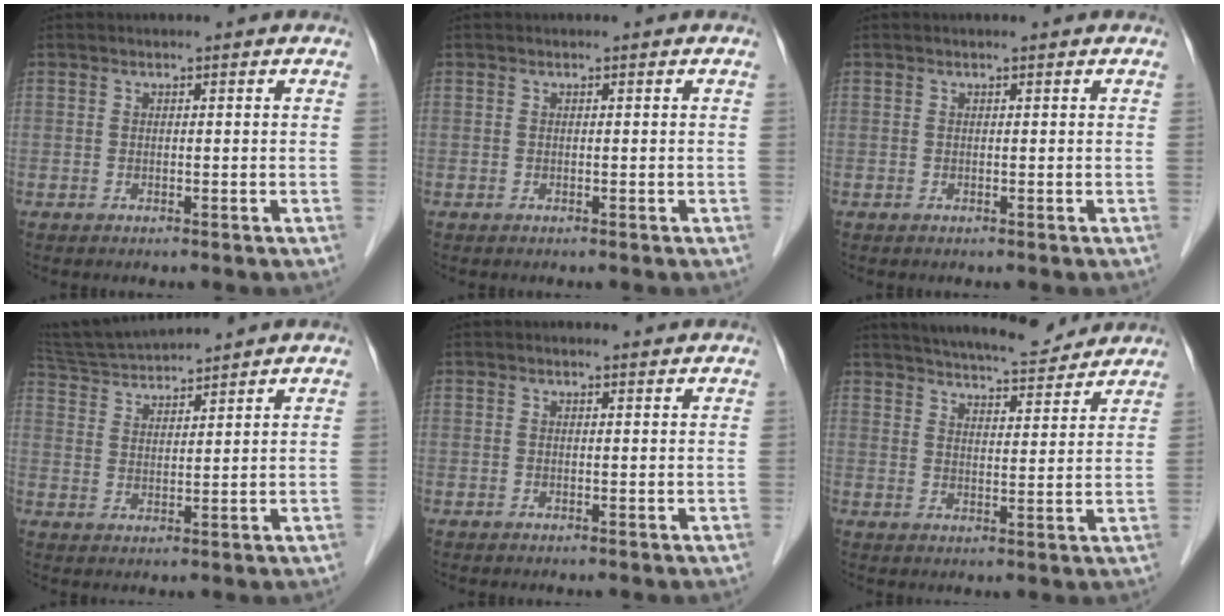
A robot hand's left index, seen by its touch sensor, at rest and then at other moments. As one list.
[{"total": 0.0}, {"total": 0.0}, {"total": 9.4, "force": [9.0, -0.3, 2.8], "torque": [-0.061, 0.025, 0.164]}, {"total": 0.9, "force": [0.9, 0.1, 0.3], "torque": [-0.012, 0.003, 0.013]}, {"total": 12.2, "force": [11.4, 1.9, 4.0], "torque": [-0.060, 0.004, 0.158]}]